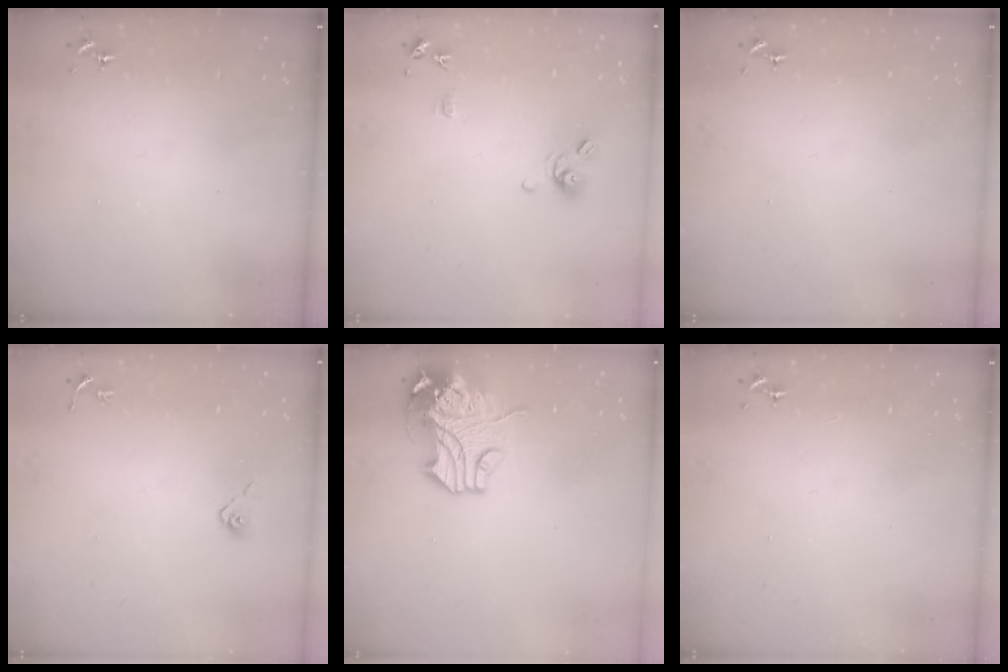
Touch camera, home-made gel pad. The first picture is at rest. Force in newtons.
{"total": 9.4, "press": 9.4, "slide": 0.9}
{"total": 0.0}
{"total": 5.0, "press": 4.4, "slide": 2.3}
{"total": 13.9, "press": 13.7, "slide": 2.3}
{"total": 0.0}